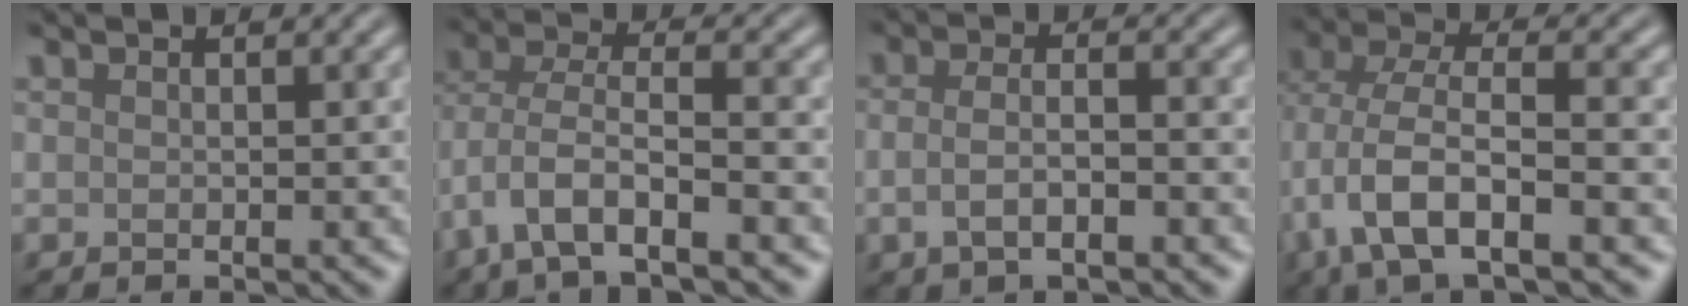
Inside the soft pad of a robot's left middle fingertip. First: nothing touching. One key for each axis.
{"total": 6.8, "fx": -3.3, "fy": 2.8, "fz": 5.2, "tx": -0.102, "ty": 0.001, "tz": -0.069}
{"total": 3.5, "fx": -1.1, "fy": 1.4, "fz": 3.0, "tx": -0.061, "ty": -0.002, "tz": -0.025}
{"total": 8.6, "fx": -2.5, "fy": 4.1, "fz": 7.1, "tx": -0.145, "ty": 0.004, "tz": -0.050}